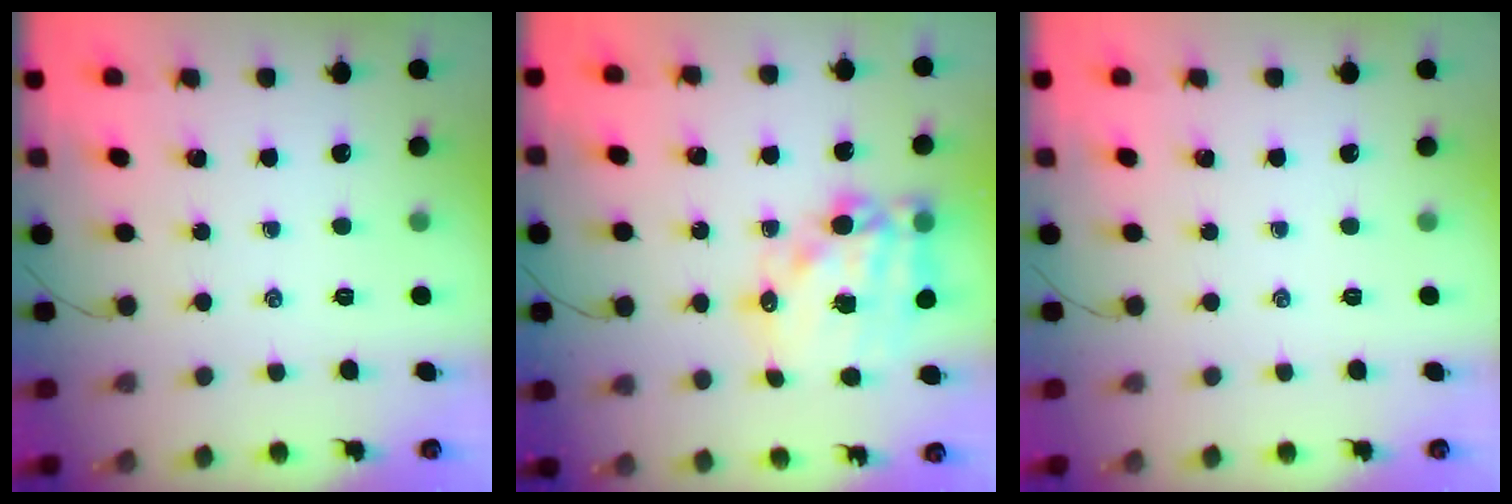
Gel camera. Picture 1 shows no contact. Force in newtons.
{"total": 17.7, "press": 17.2, "slide": 4.0}
{"total": 0.0}